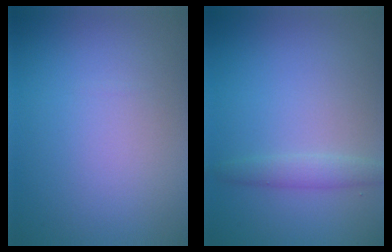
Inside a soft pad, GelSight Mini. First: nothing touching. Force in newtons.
{"total": 1.7, "press": 1.7, "slide": 0.1}